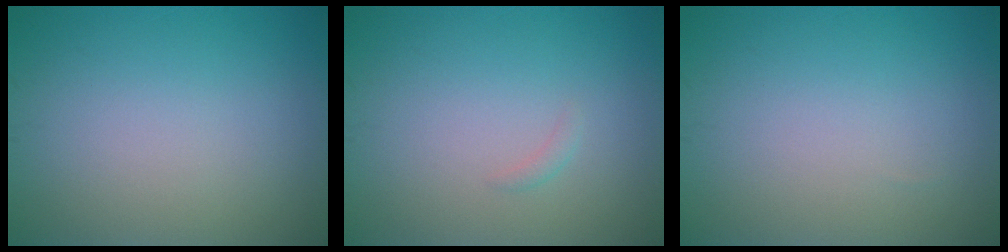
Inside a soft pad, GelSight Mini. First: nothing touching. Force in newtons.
{"total": 0.5, "press": 0.5, "slide": 0.1}
{"total": 0.0}